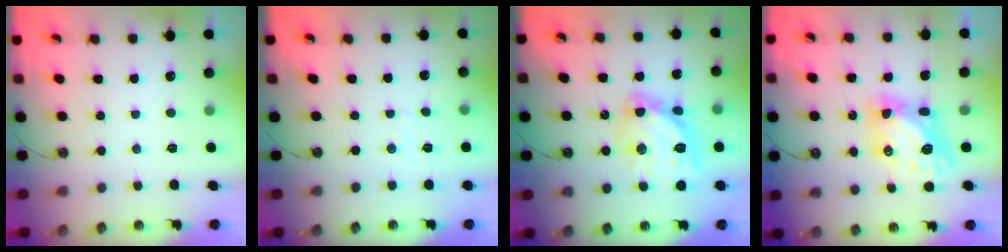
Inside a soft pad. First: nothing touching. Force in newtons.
{"total": 2.1, "press": 2.1, "slide": 0.4}
{"total": 15.2, "press": 15.1, "slide": 1.5}
{"total": 8.3, "press": 8.2, "slide": 1.2}